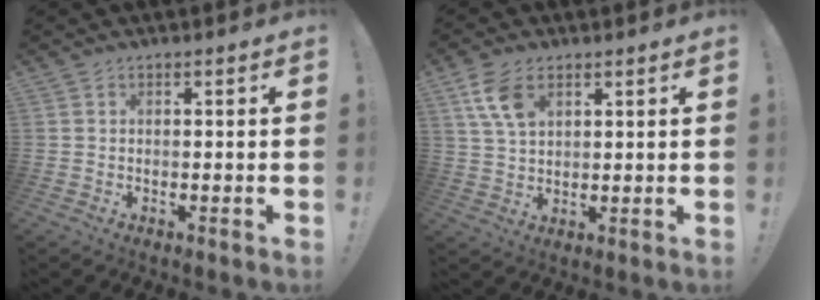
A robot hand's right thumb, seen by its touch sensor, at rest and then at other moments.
{"total": 8.5, "force": [4.3, 4.8, 5.6], "torque": [-0.108, -0.011, 0.084]}